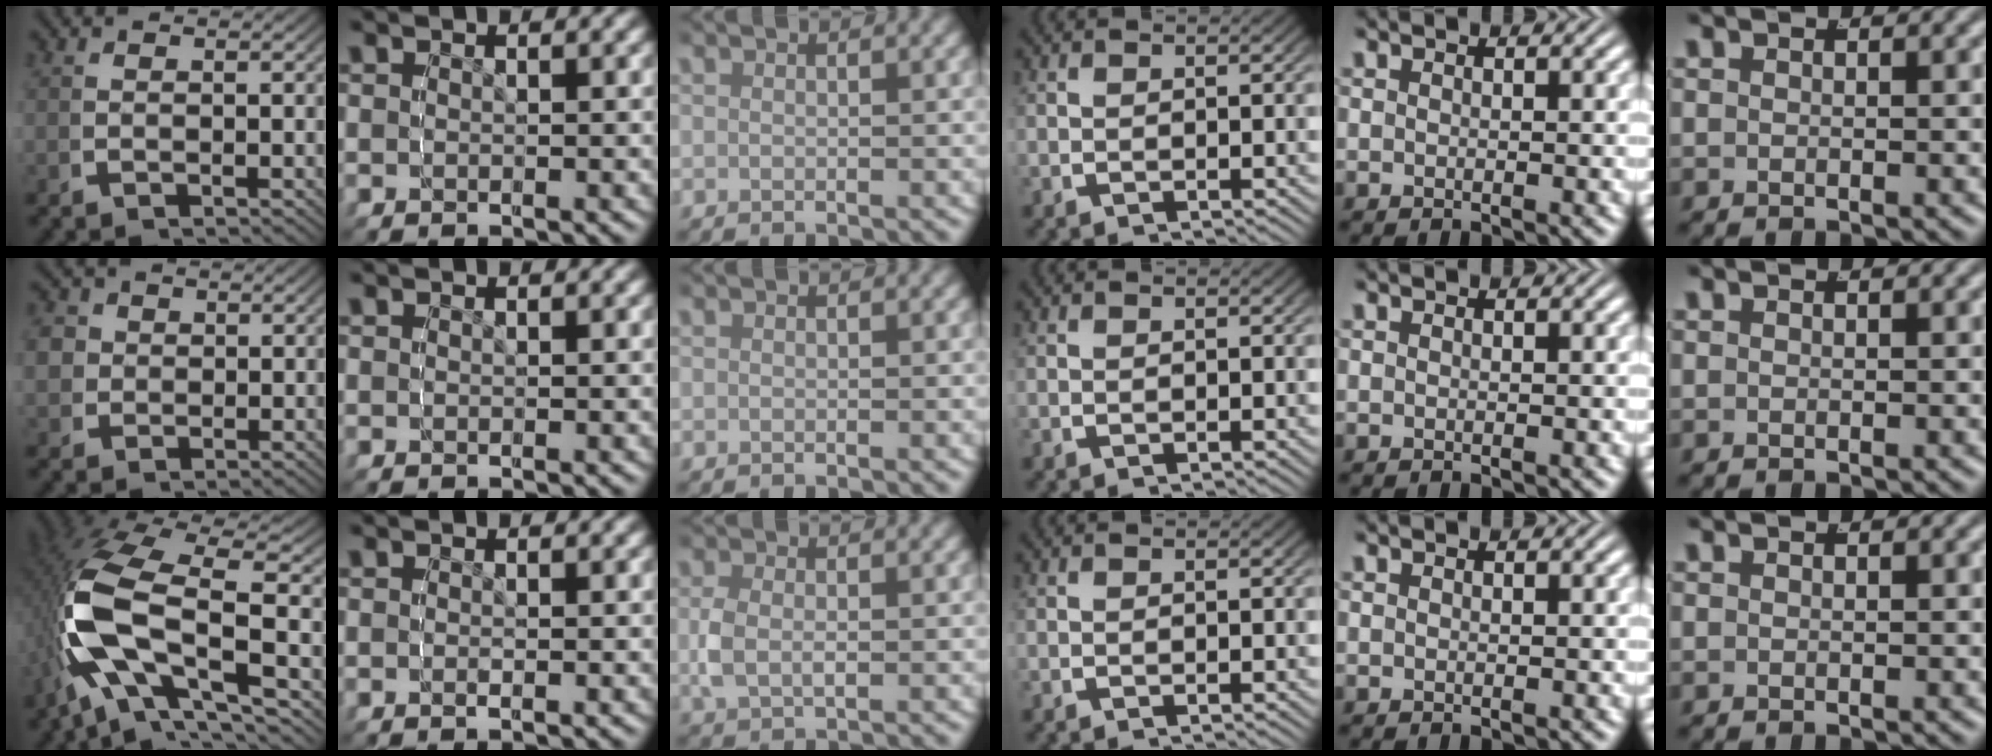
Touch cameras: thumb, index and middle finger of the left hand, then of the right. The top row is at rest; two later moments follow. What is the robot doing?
{"motion": "grasp_and_lifting", "object": "button"}